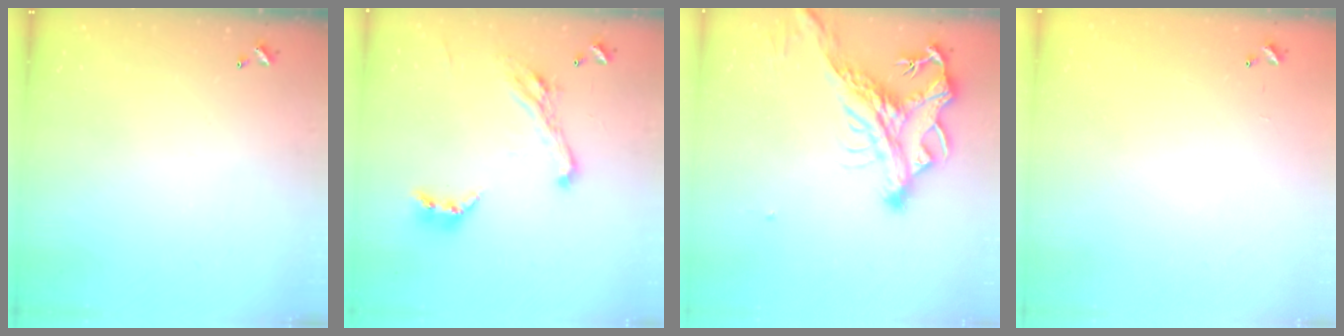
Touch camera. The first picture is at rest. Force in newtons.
{"total": 7.2, "press": 7.1, "slide": 1.1}
{"total": 6.6, "press": 6.3, "slide": 1.9}
{"total": 8.5, "press": 8.4, "slide": 0.5}